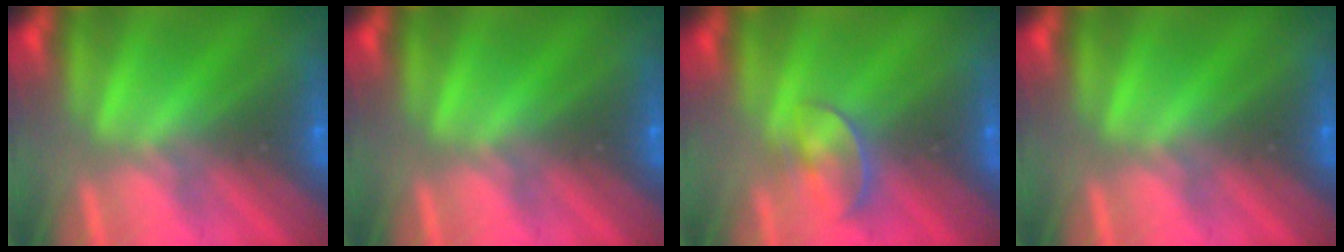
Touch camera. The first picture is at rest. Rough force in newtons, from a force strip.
{"total": 0.0}
{"total": 2.3}
{"total": 0.0}